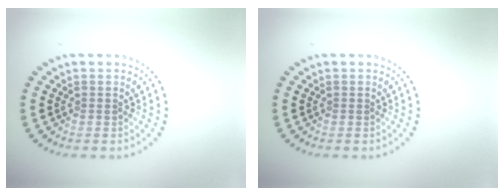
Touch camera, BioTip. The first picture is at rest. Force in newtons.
{"total": 0.0}